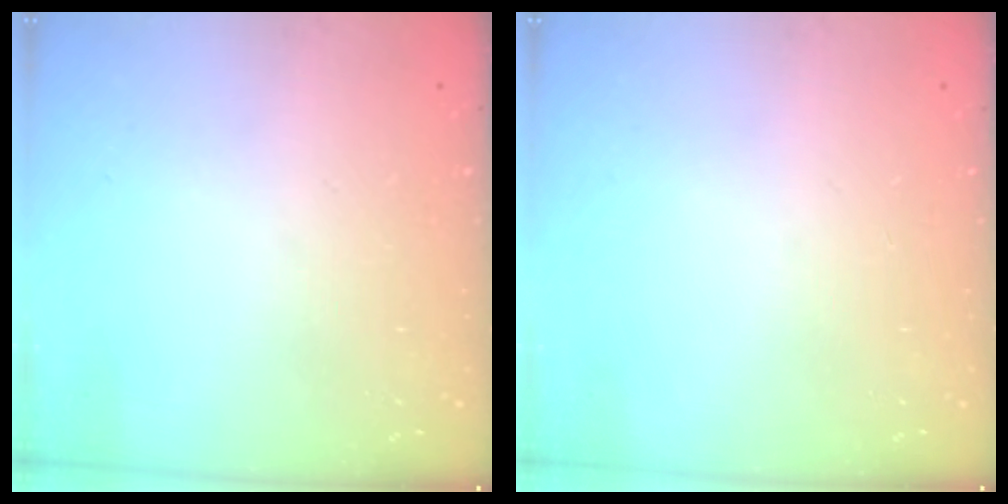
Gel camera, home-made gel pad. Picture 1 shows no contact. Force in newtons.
{"total": 0.0}